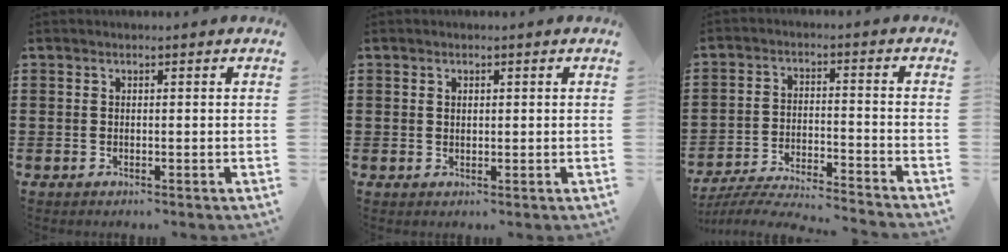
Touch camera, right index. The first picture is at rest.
{"total": 0.8, "force": [0.4, 0.6, 0.5], "torque": [-0.011, 0.004, 0.008]}
{"total": 5.7, "force": [-5.5, -0.1, 1.4], "torque": [-0.035, -0.007, -0.113]}